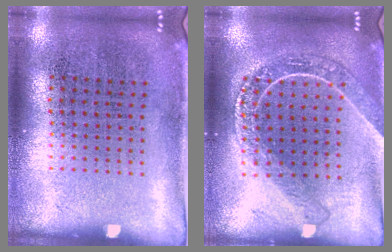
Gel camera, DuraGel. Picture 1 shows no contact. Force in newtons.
{"total": 1.9, "press": 1.7, "slide": 0.8}